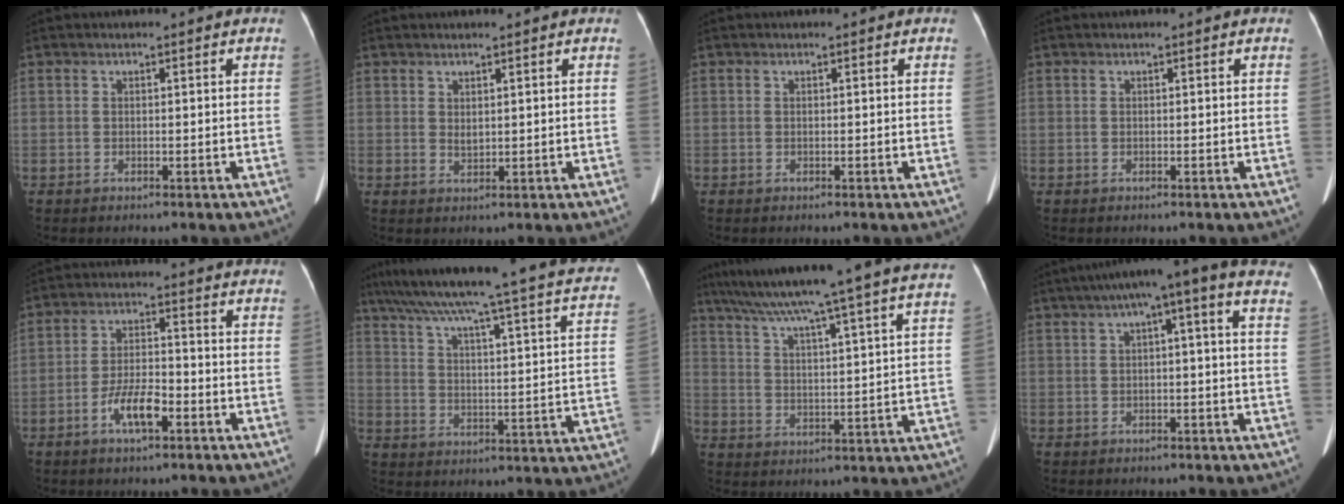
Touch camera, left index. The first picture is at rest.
{"total": 1.6, "force": [1.0, 0.6, 1.0], "torque": [-0.021, 0.001, 0.023]}
{"total": 0.0}
{"total": 0.0}
{"total": 6.1, "force": [-3.2, 1.8, 5.0], "torque": [-0.102, 0.001, -0.058]}
{"total": 29.4, "force": [23.7, 2.1, 17.3], "torque": [-0.251, -0.022, 0.295]}
{"total": 28.7, "force": [25.1, -1.7, 13.8], "torque": [-0.231, -0.033, 0.332]}
{"total": 11.6, "force": [6.6, 0.8, 9.5], "torque": [-0.144, 0.058, 0.078]}